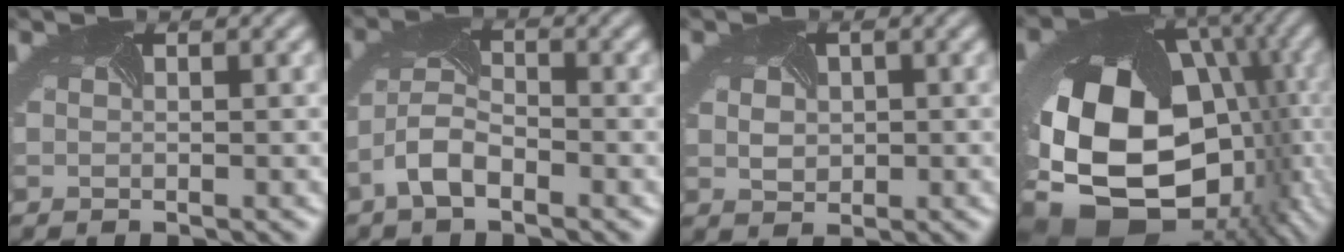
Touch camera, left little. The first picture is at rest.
{"total": 4.0, "force": [-2.5, 1.7, 2.7], "torque": [-0.061, 0.003, -0.056]}
{"total": 1.9, "force": [0.1, 1.7, 0.9], "torque": [-0.020, 0.003, 0.008]}
{"total": 18.7, "force": [-4.9, 13.6, 11.9], "torque": [-0.225, -0.035, -0.064]}